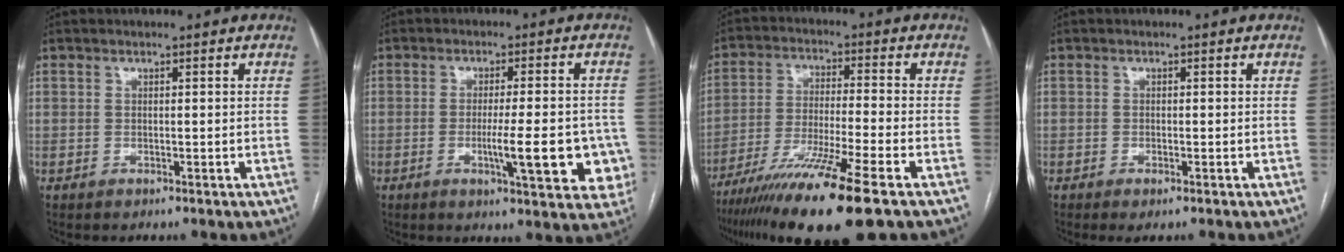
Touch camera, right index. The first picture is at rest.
{"total": 11.0, "force": [-2.9, 2.0, 10.4], "torque": [-0.129, -0.004, -0.034]}
{"total": 15.7, "force": [-10.6, -0.8, 11.5], "torque": [-0.208, -0.048, -0.183]}
{"total": 1.2, "force": [-0.8, 0.2, 0.9], "torque": [-0.016, -0.003, -0.009]}